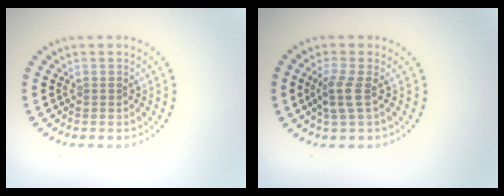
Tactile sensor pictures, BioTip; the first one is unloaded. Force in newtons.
{"total": 2.1, "press": 1.7, "slide": 1.2}